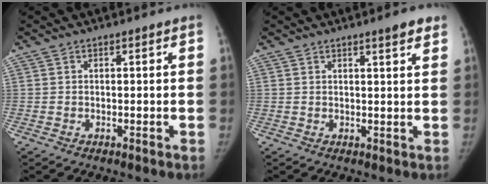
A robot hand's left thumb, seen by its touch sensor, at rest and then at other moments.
{"total": 3.7, "force": [2.5, 0.5, 2.7], "torque": [-0.029, -0.013, 0.033]}